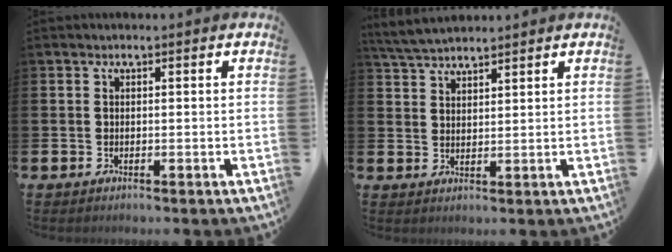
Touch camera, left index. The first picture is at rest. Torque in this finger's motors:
{"motor_torque": [0.16, -0.08, 0.12, 0.03]}